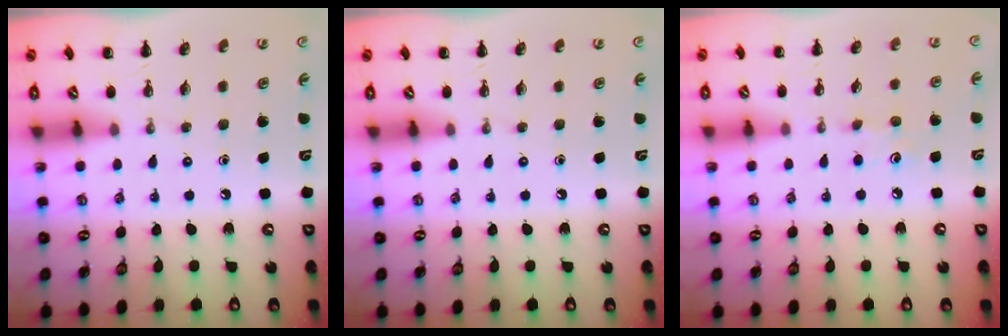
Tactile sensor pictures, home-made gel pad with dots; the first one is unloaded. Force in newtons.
{"total": 0.0}
{"total": 6.2, "press": 6.0, "slide": 1.6}